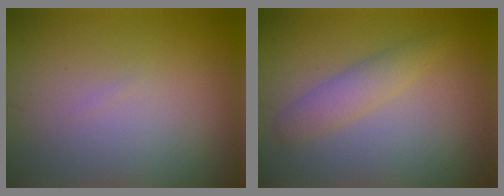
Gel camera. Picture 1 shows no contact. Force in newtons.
{"total": 2.3, "press": 2.3, "slide": 0.0}